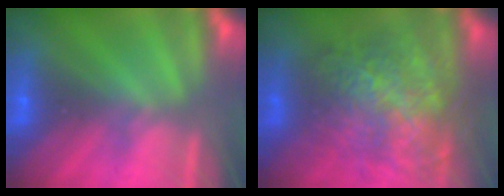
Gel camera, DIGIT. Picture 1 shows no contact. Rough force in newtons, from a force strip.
{"total": 11.3}